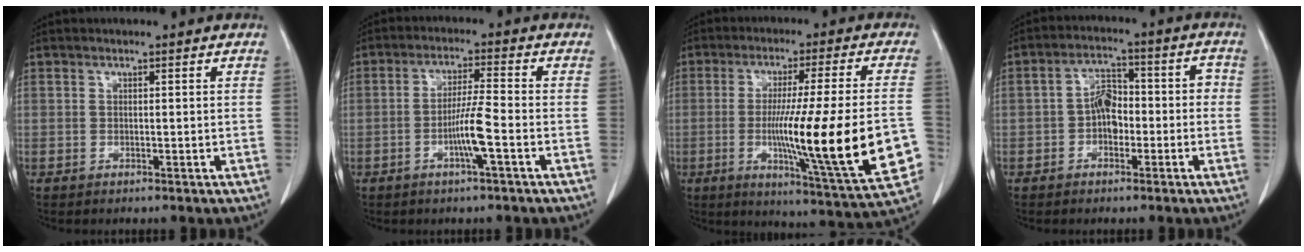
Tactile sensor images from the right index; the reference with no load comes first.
{"total": 5.8, "force": [-2.0, -0.4, 5.4], "torque": [-0.108, -0.002, -0.039]}
{"total": 22.3, "force": [-4.5, 0.1, 21.8], "torque": [-0.279, -0.017, -0.064]}
{"total": 6.0, "force": [-1.5, 3.7, 4.4], "torque": [-0.069, 0.036, -0.027]}